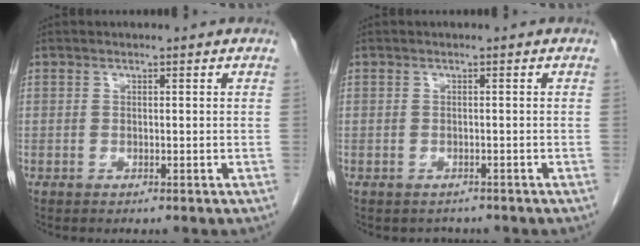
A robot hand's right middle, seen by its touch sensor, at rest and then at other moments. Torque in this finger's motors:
{"motor_torque": [-0.10, 0.11, -0.04, -0.01]}